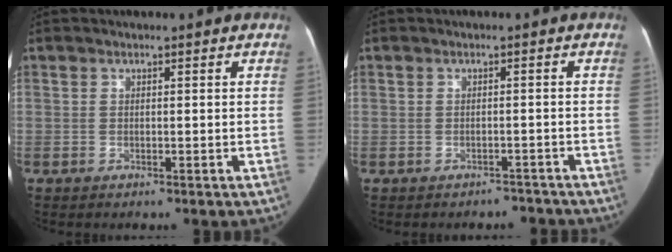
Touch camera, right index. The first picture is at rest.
{"total": 2.6, "force": [-2.0, 1.6, -0.4], "torque": [0.005, 0.018, -0.024]}